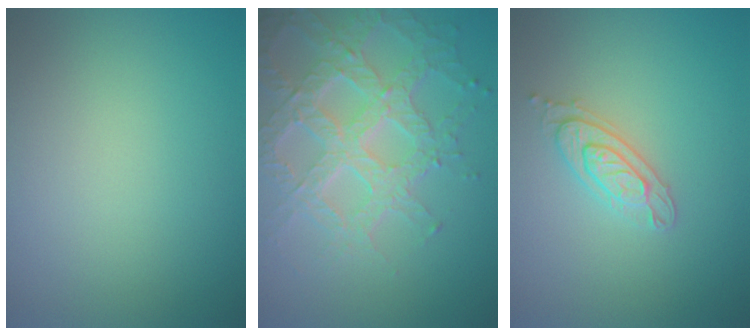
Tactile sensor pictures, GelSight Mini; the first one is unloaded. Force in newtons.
{"total": 6.8, "press": 5.3, "slide": 4.3}
{"total": 2.4, "press": 2.2, "slide": 0.8}